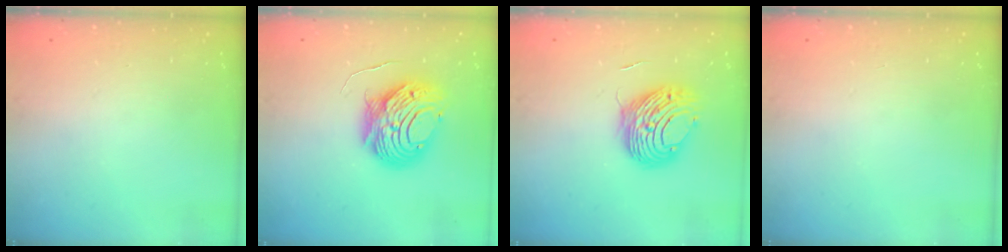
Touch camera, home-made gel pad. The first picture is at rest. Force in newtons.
{"total": 10.1, "press": 10.0, "slide": 1.0}
{"total": 9.3, "press": 9.3, "slide": 0.6}
{"total": 0.0}